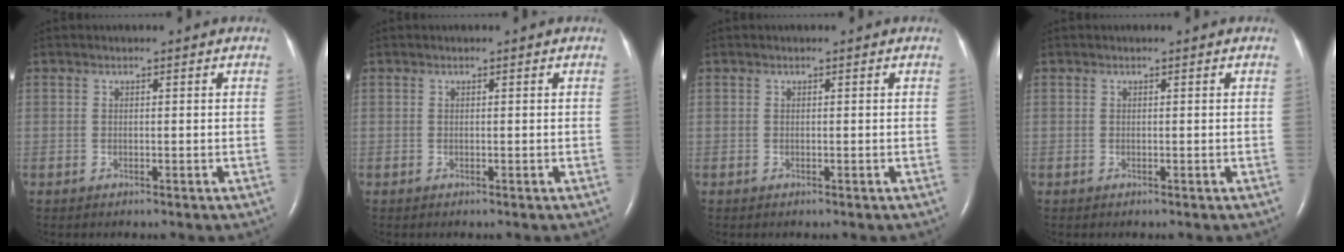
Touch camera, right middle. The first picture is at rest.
{"total": 0.0}
{"total": 0.0}
{"total": 0.0}